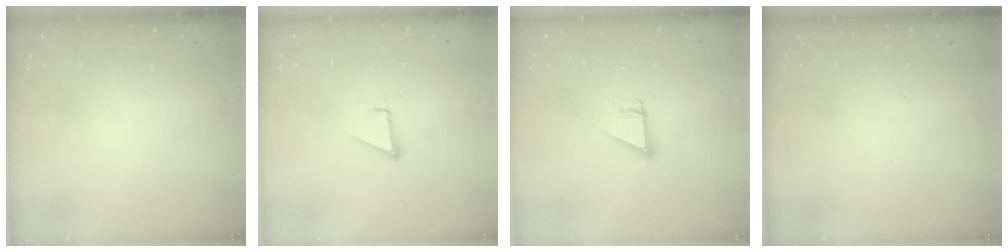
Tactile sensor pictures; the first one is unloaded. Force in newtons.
{"total": 1.6, "press": 1.5, "slide": 0.1}
{"total": 3.1, "press": 3.1, "slide": 0.2}
{"total": 0.0}